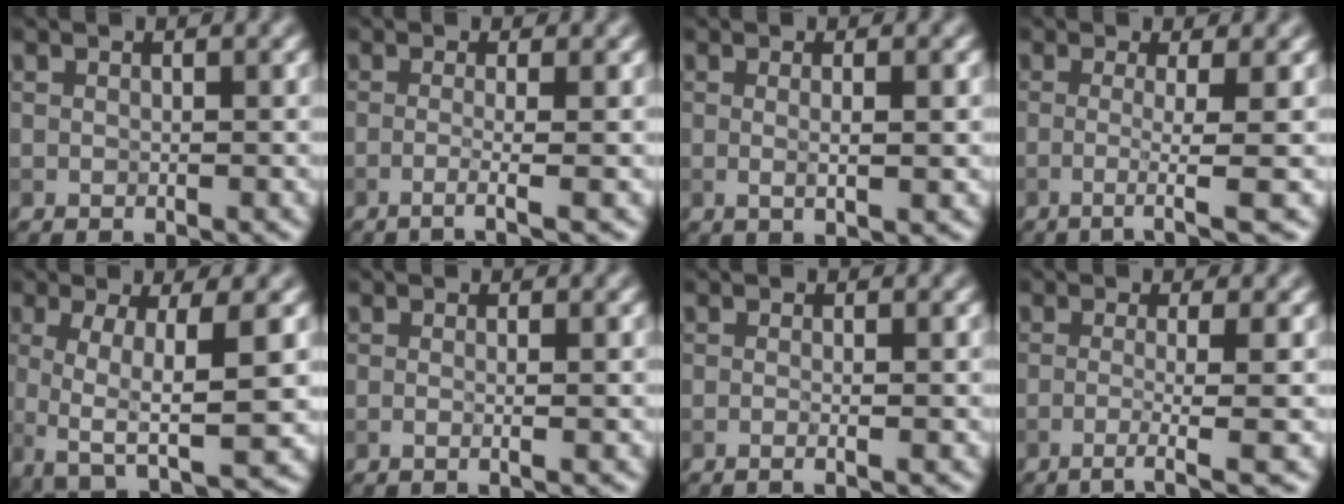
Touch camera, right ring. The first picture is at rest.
{"total": 2.5, "force": [-0.7, 0.7, 2.3], "torque": [-0.025, -0.005, -0.027]}
{"total": 2.3, "force": [0.1, 0.5, 2.2], "torque": [-0.033, -0.002, -0.001]}
{"total": 3.7, "force": [-0.6, 0.6, 3.6], "torque": [-0.055, -0.006, -0.021]}
{"total": 7.4, "force": [-0.3, 2.4, 7.0], "torque": [-0.111, -0.009, -0.007]}
{"total": 1.9, "force": [0.1, 0.9, 1.7], "torque": [-0.005, -0.005, -0.023]}
{"total": 1.8, "force": [-0.1, 0.9, 1.6], "torque": [-0.002, -0.011, -0.024]}
{"total": 3.8, "force": [-1.1, 0.8, 3.5], "torque": [-0.046, -0.003, -0.031]}